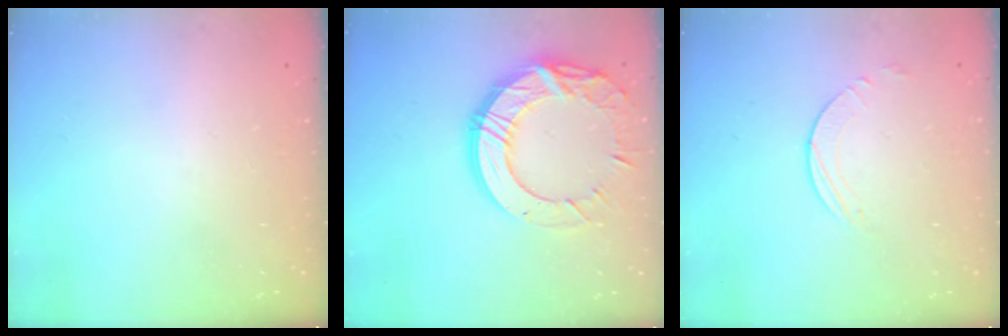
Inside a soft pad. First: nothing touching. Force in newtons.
{"total": 18.4, "press": 18.3, "slide": 1.1}
{"total": 4.8, "press": 4.8, "slide": 0.5}